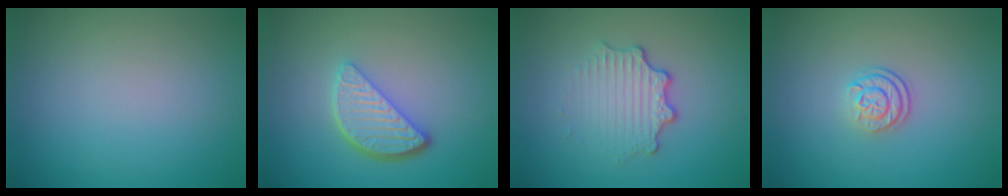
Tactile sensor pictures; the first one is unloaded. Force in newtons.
{"total": 3.9, "press": 3.2, "slide": 2.2}
{"total": 3.3, "press": 2.5, "slide": 2.2}
{"total": 2.4, "press": 1.7, "slide": 1.7}